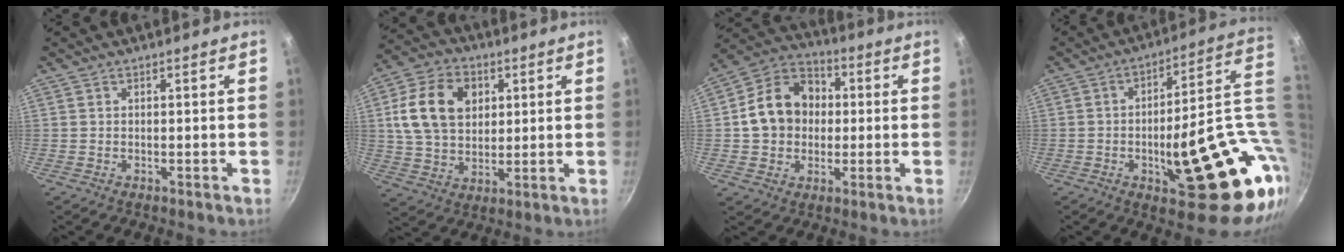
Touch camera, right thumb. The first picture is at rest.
{"total": 15.2, "force": [3.8, 11.1, 9.7], "torque": [-0.160, 0.001, 0.065]}
{"total": 14.2, "force": [0.8, 11.7, 8.0], "torque": [-0.105, 0.027, 0.001]}
{"total": 27.1, "force": [-1.4, 10.6, 24.9], "torque": [-0.290, 0.002, 0.000]}